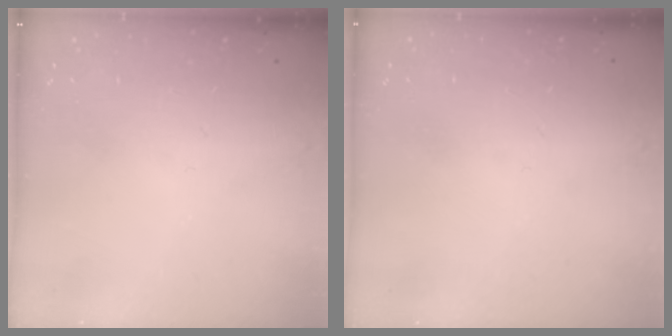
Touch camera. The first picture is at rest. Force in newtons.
{"total": 1.6, "press": 1.5, "slide": 0.1}